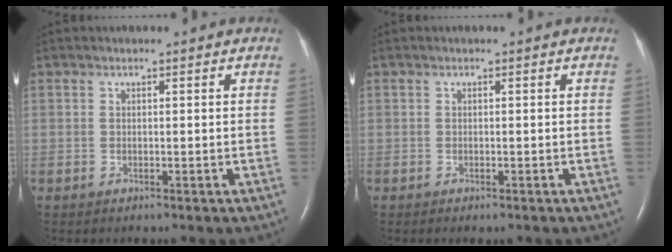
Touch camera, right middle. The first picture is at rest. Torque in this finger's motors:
{"motor_torque": [-0.10, -0.22, -0.06, 0.02]}